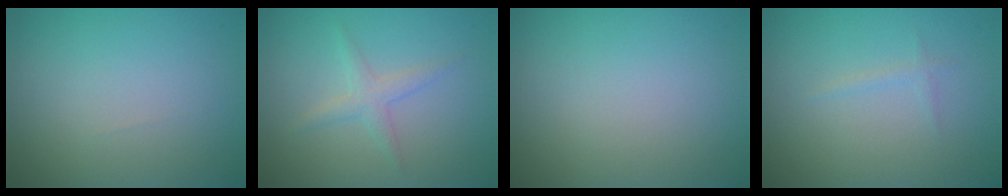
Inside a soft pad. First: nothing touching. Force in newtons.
{"total": 1.7, "press": 1.6, "slide": 0.1}
{"total": 0.0}
{"total": 0.7, "press": 0.7, "slide": 0.1}